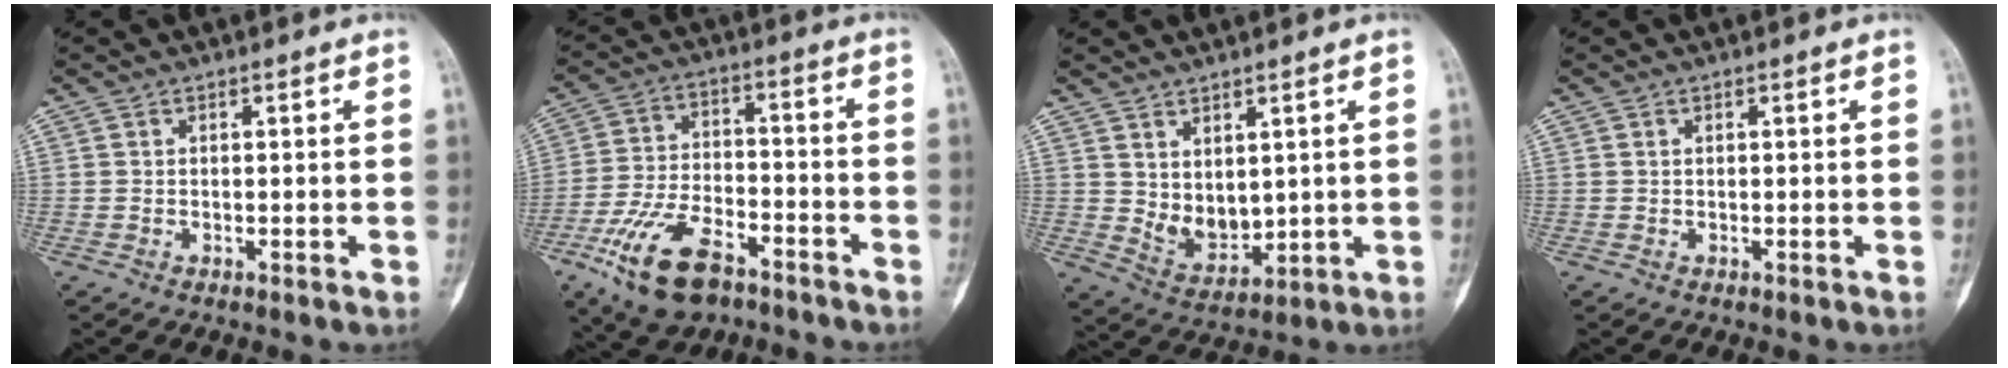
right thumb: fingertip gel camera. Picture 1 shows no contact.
{"total": 14.6, "force": [-8.5, 7.1, 9.5], "torque": [-0.178, 0.038, -0.151]}
{"total": 6.6, "force": [2.0, 4.2, 4.7], "torque": [-0.055, -0.031, 0.057]}
{"total": 0.0}